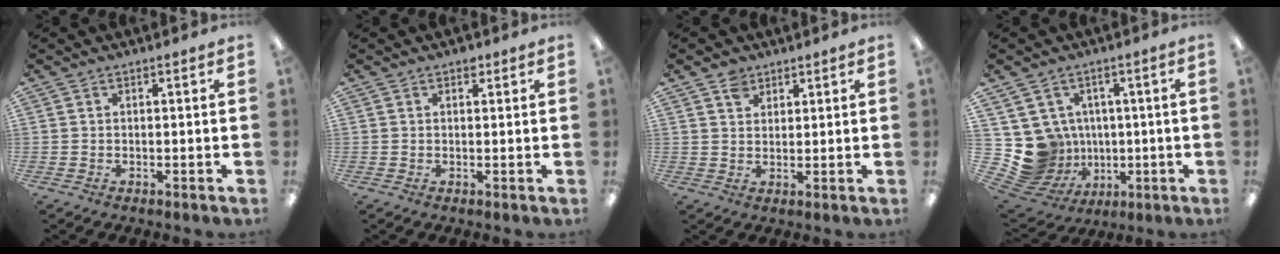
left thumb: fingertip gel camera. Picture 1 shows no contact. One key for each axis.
{"total": 1.5, "fx": 1.0, "fy": 0.9, "fz": 0.7, "tx": -0.008, "ty": -0.002, "tz": 0.016}
{"total": 3.6, "fx": 2.5, "fy": 2.5, "fz": 0.6, "tx": -0.004, "ty": -0.004, "tz": 0.046}
{"total": 10.6, "fx": 0.0, "fy": 10.4, "fz": 2.1, "tx": -0.085, "ty": -0.013, "tz": 0.020}